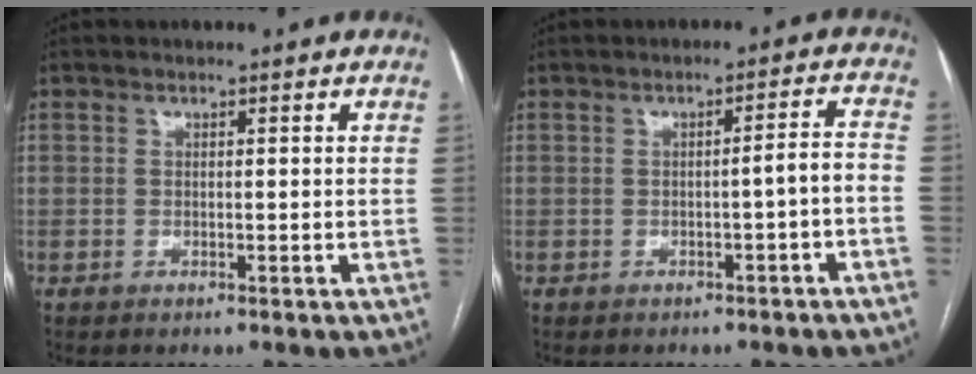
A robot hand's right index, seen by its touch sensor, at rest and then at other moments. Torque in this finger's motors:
{"motor_torque": [0.48, -0.15, 0.18, 0.04]}